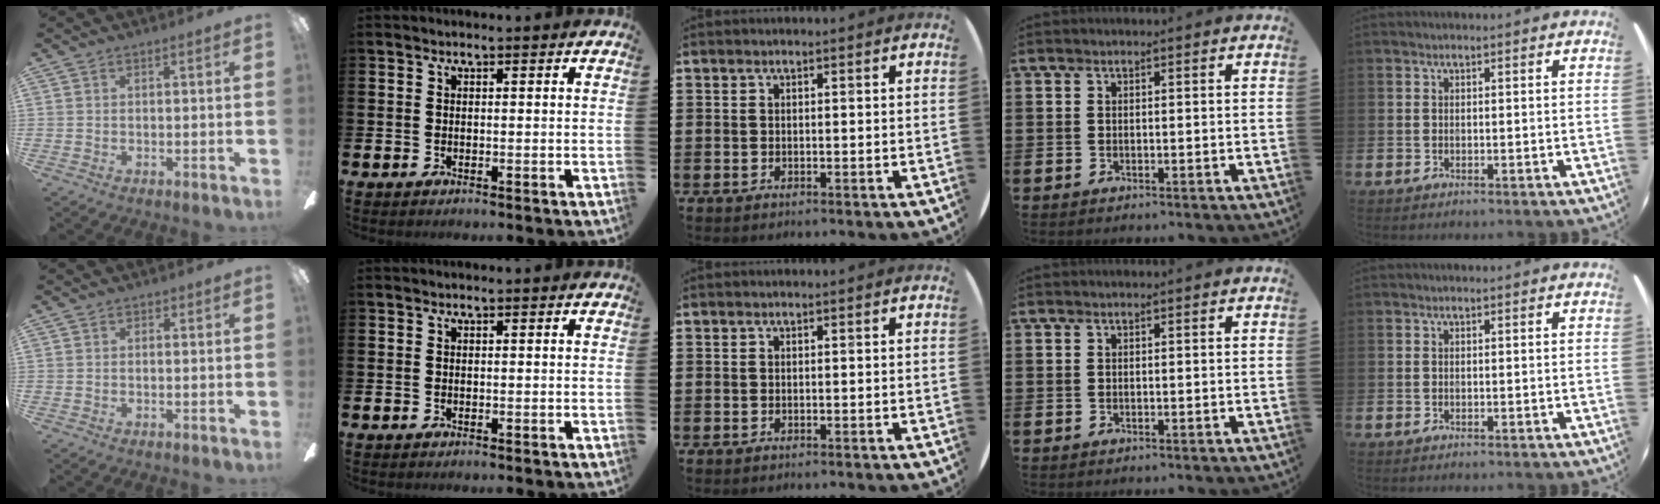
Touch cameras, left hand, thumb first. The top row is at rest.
{}